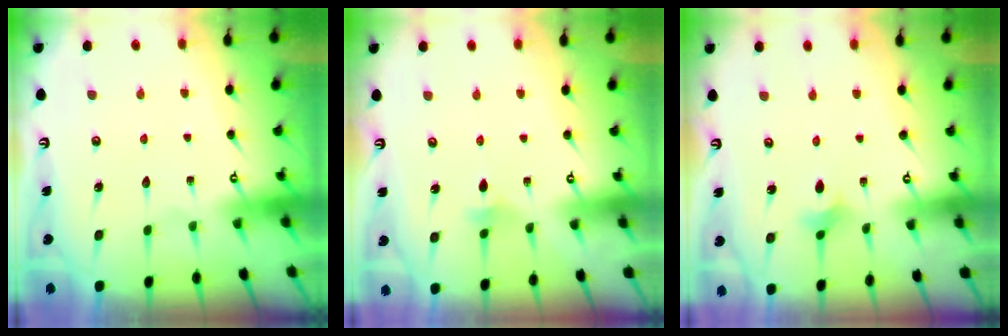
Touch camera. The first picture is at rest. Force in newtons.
{"total": 2.4, "press": 2.3, "slide": 0.6}
{"total": 2.2, "press": 2.1, "slide": 0.6}